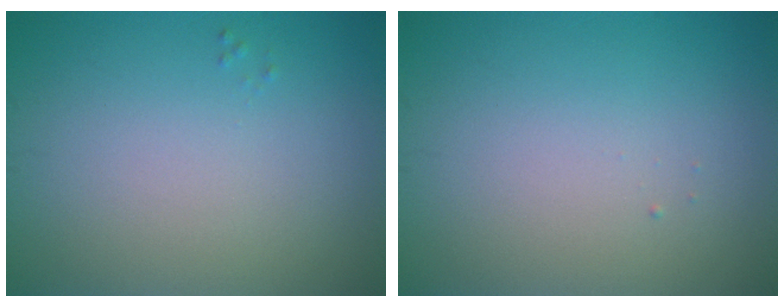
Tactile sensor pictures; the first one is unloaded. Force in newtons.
{"total": 0.0}